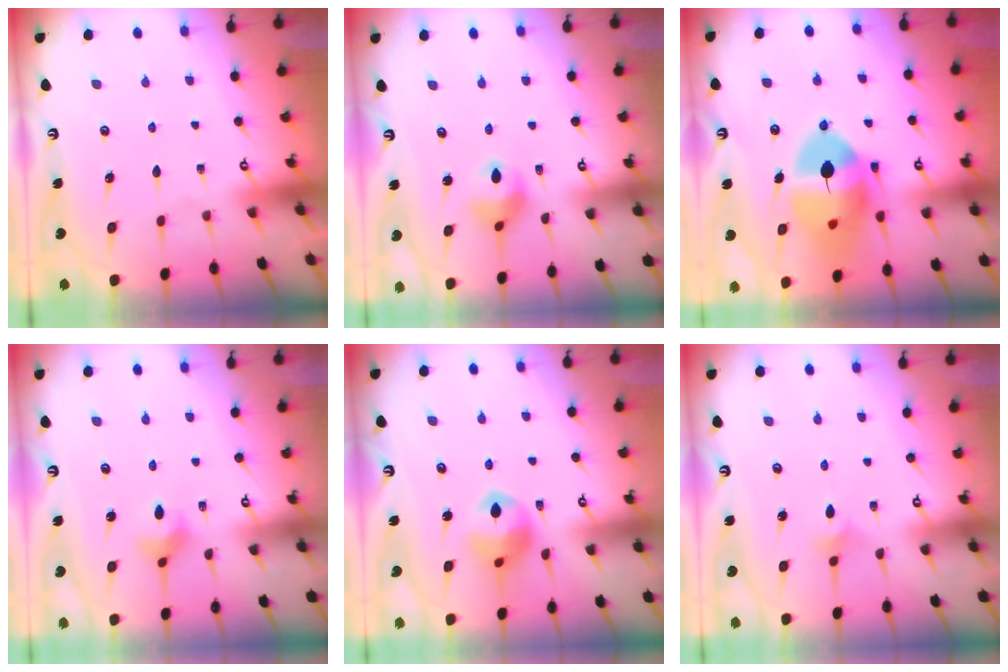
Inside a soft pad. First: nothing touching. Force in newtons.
{"total": 6.9, "press": 6.9, "slide": 0.5}
{"total": 15.9, "press": 15.8, "slide": 2.0}
{"total": 3.2, "press": 3.2, "slide": 0.2}
{"total": 11.2, "press": 11.1, "slide": 1.4}
{"total": 2.3, "press": 2.2, "slide": 0.6}